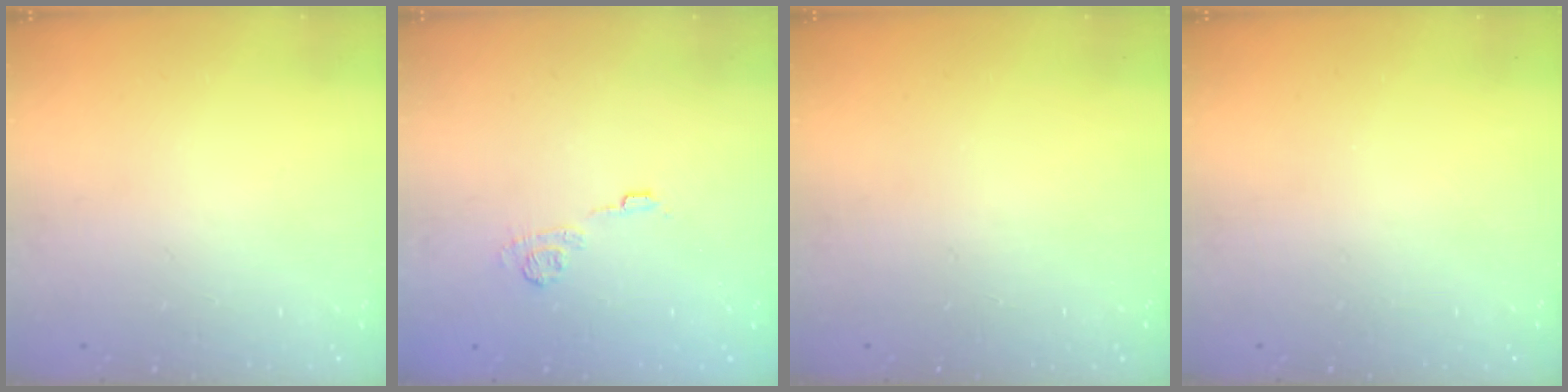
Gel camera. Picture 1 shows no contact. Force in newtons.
{"total": 8.0, "press": 7.9, "slide": 1.0}
{"total": 0.0}
{"total": 0.0}